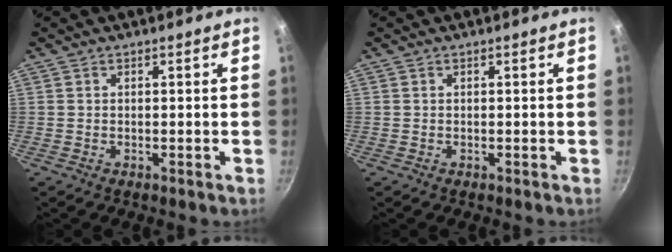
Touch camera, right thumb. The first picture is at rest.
{"total": 0.0}